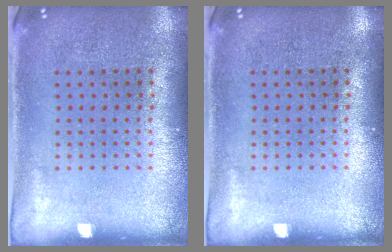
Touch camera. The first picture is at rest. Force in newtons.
{"total": 0.0}